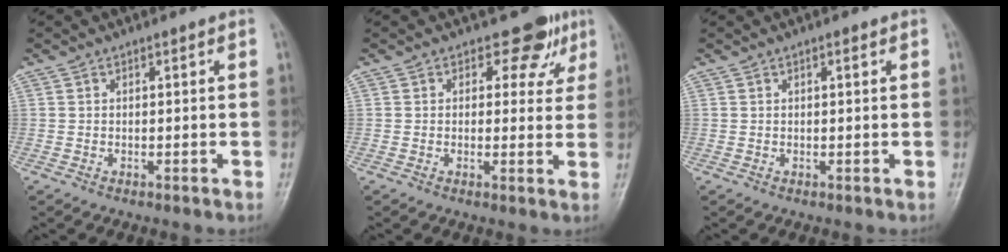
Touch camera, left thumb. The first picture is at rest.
{"total": 5.3, "force": [2.7, 3.7, 2.5], "torque": [0.007, -0.005, 0.027]}
{"total": 0.8, "force": [0.3, 0.3, 0.7], "torque": [-0.011, 0.001, 0.003]}